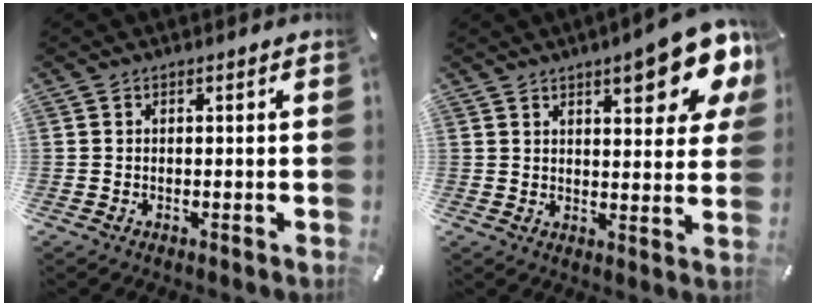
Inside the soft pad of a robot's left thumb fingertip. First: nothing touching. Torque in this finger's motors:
{"motor_torque": [1.49, 0.48, 0.60, -0.57, 0.12]}